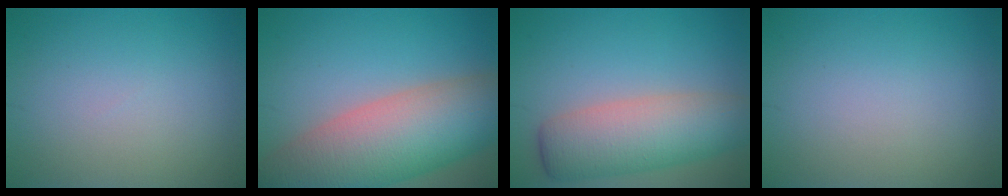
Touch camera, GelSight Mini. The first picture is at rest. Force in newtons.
{"total": 12.6, "press": 12.6, "slide": 0.7}
{"total": 7.4, "press": 7.4, "slide": 0.2}
{"total": 0.0}